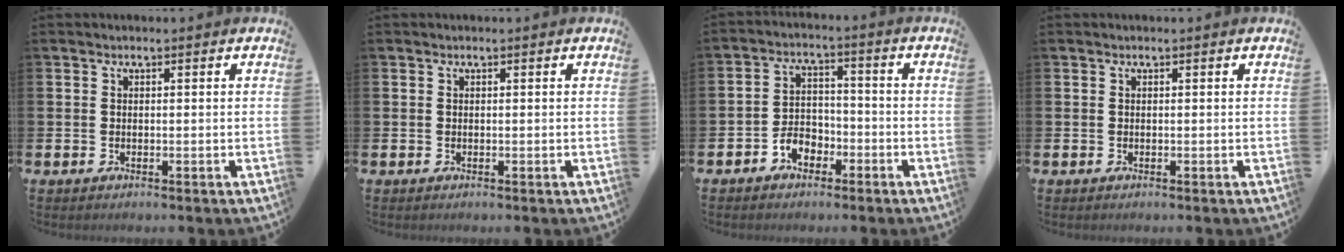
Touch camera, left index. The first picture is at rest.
{"total": 0.0}
{"total": 4.0, "force": [-2.6, 2.7, 1.5], "torque": [-0.033, 0.009, -0.054]}
{"total": 0.0}